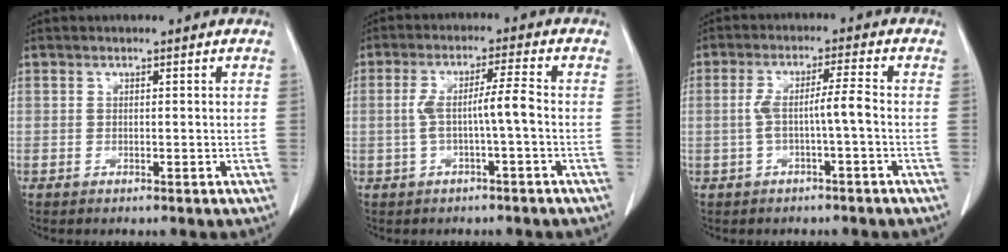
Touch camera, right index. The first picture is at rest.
{"total": 5.3, "force": [-0.9, 0.0, 5.3], "torque": [-0.102, 0.019, -0.011]}
{"total": 4.7, "force": [-1.0, 0.0, 4.6], "torque": [-0.090, 0.018, -0.013]}